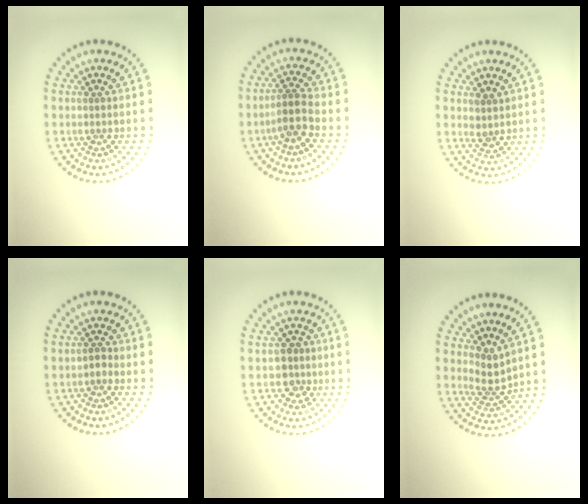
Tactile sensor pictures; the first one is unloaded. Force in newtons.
{"total": 2.5, "press": 2.0, "slide": 1.4}
{"total": 1.5, "press": 1.3, "slide": 0.8}
{"total": 0.7, "press": 0.7, "slide": 0.3}
{"total": 2.0, "press": 1.8, "slide": 0.8}
{"total": 2.2, "press": 1.5, "slide": 1.7}